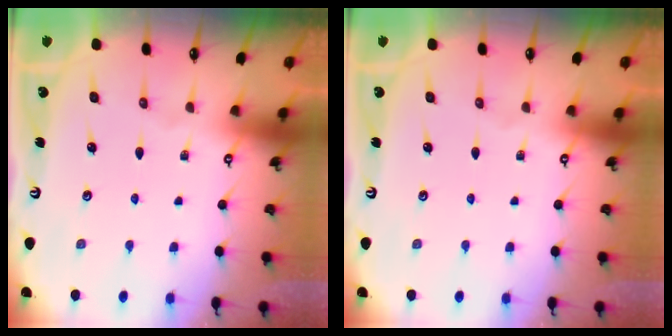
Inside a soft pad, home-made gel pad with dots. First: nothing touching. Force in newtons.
{"total": 0.0}